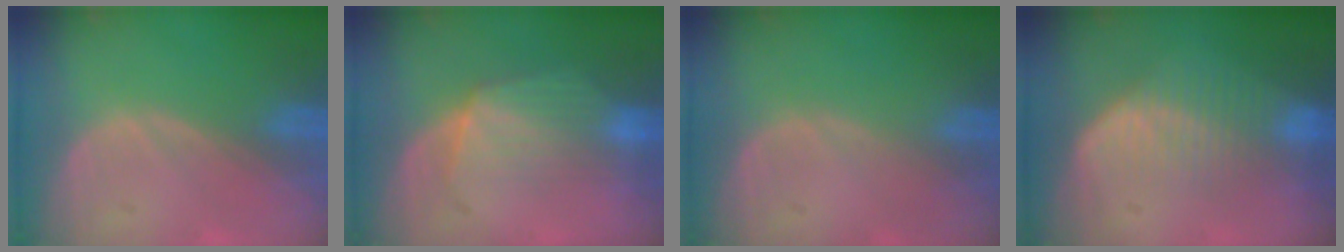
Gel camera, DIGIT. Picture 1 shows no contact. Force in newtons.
{"total": 6.9, "press": 6.5, "slide": 2.4}
{"total": 0.0}
{"total": 7.2, "press": 6.7, "slide": 2.7}